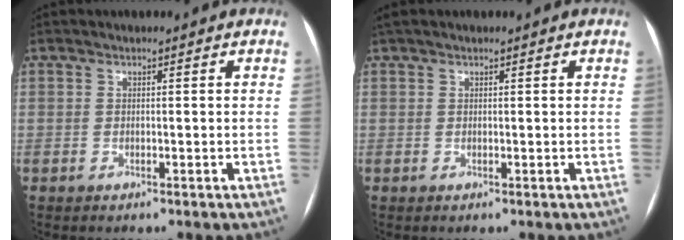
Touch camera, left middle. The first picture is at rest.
{"total": 2.1, "force": [1.6, 0.3, 1.3], "torque": [-0.029, 0.028, 0.030]}